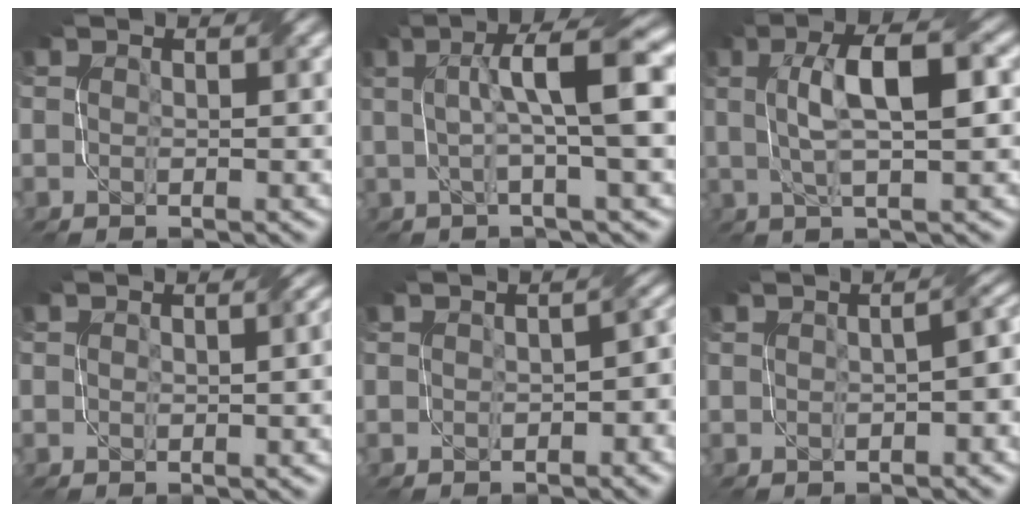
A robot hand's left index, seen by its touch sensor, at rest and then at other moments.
{"total": 7.9, "force": [1.5, 1.4, 7.7], "torque": [-0.111, 0.018, 0.020]}
{"total": 6.7, "force": [1.2, 1.8, 6.4], "torque": [-0.110, 0.012, 0.018]}
{"total": 2.4, "force": [-0.1, 1.0, 2.2], "torque": [-0.029, 0.001, 0.004]}
{"total": 3.3, "force": [-0.7, 1.6, 2.8], "torque": [-0.027, 0.002, -0.008]}
{"total": 4.3, "force": [-0.4, 1.6, 4.0], "torque": [-0.035, 0.007, 0.002]}